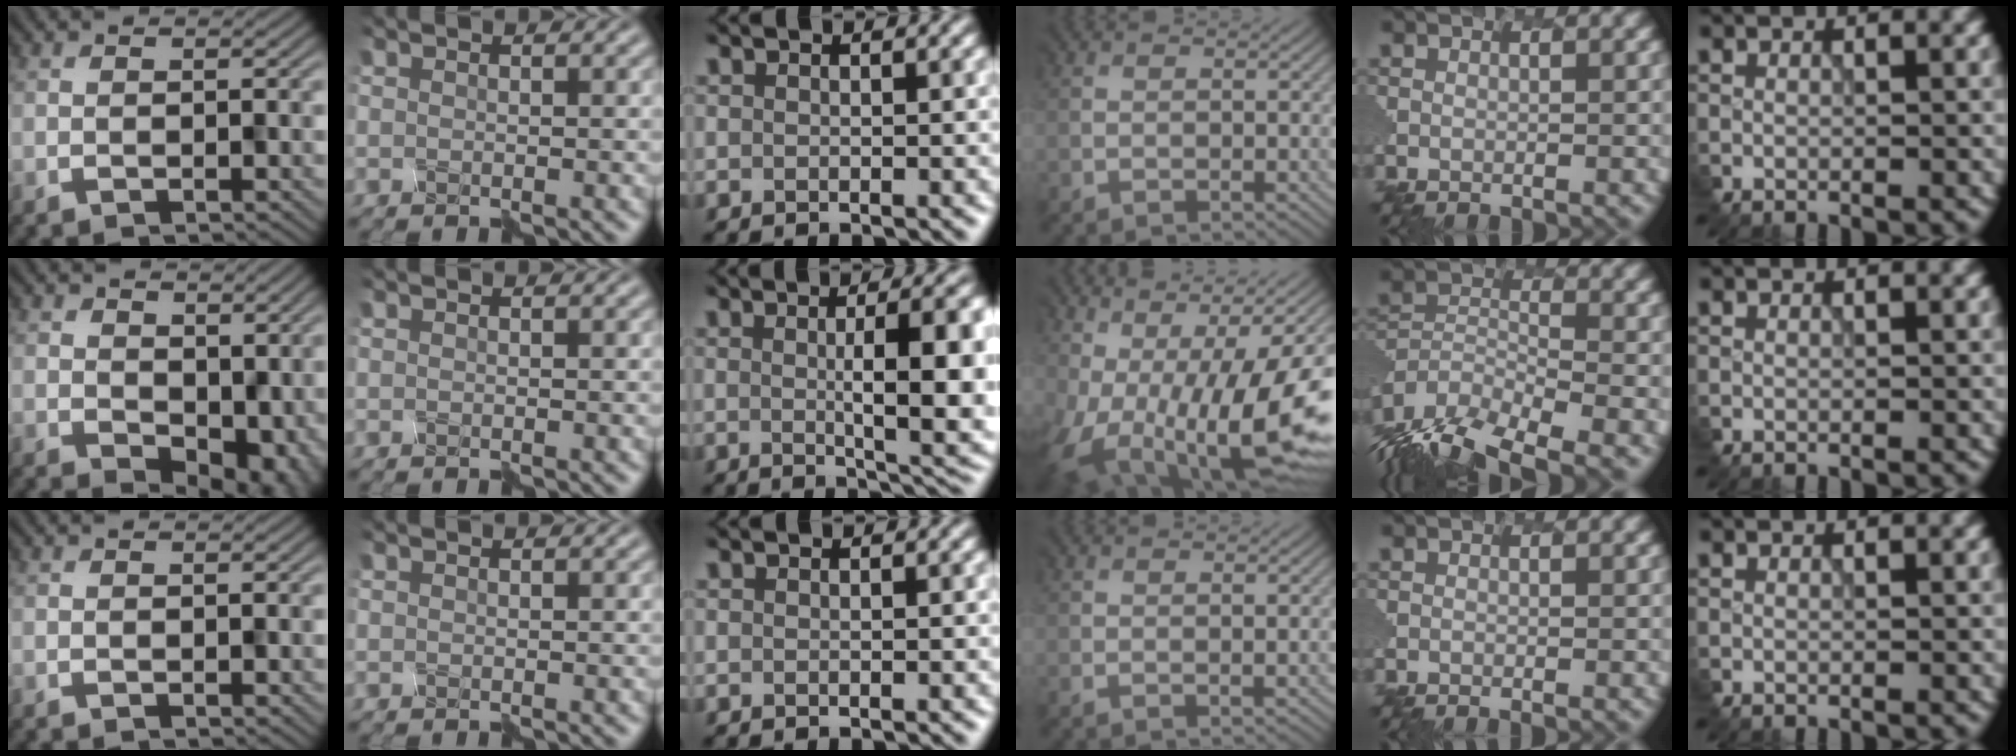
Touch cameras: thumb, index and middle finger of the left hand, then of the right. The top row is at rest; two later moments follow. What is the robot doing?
{"motion": "disassemble", "object": "spray bottle"}